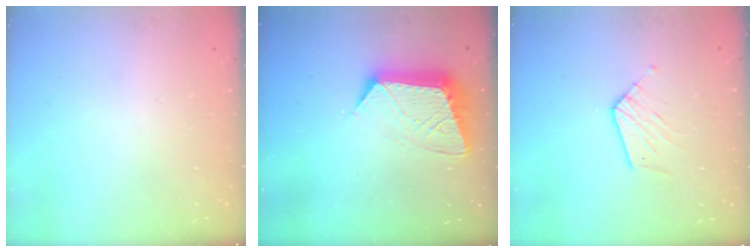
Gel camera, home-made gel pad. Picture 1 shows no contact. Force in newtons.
{"total": 13.3, "press": 13.3, "slide": 1.0}
{"total": 8.3, "press": 8.3, "slide": 0.2}